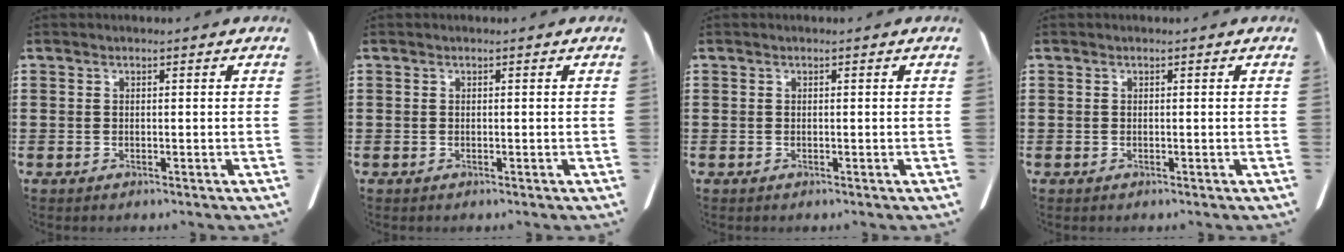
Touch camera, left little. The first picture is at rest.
{"total": 0.0}
{"total": 0.0}
{"total": 0.0}